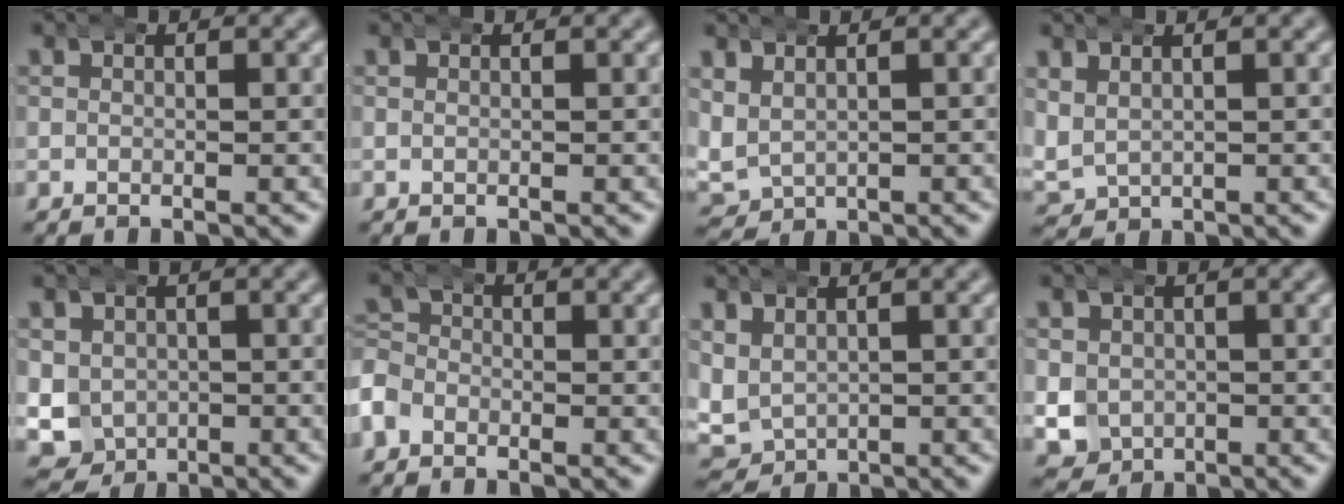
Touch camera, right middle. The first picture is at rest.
{"total": 0.0}
{"total": 5.3, "force": [0.0, 4.9, 2.0], "torque": [-0.063, -0.023, 0.010]}
{"total": 4.2, "force": [0.4, 3.9, 1.6], "torque": [-0.049, -0.015, 0.014]}
{"total": 9.9, "force": [-2.6, 9.0, 3.2], "torque": [-0.080, -0.045, -0.034]}
{"total": 3.0, "force": [-1.4, 2.6, 0.6], "torque": [-0.023, -0.011, -0.030]}
{"total": 6.5, "force": [-0.4, 6.0, 2.6], "torque": [-0.076, -0.029, 0.004]}
{"total": 6.7, "force": [-1.4, 6.1, 2.3], "torque": [-0.056, -0.036, -0.012]}